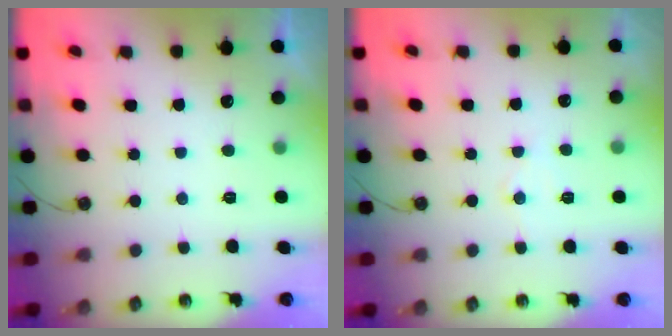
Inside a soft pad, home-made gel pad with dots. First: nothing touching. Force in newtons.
{"total": 5.9, "press": 5.8, "slide": 0.7}